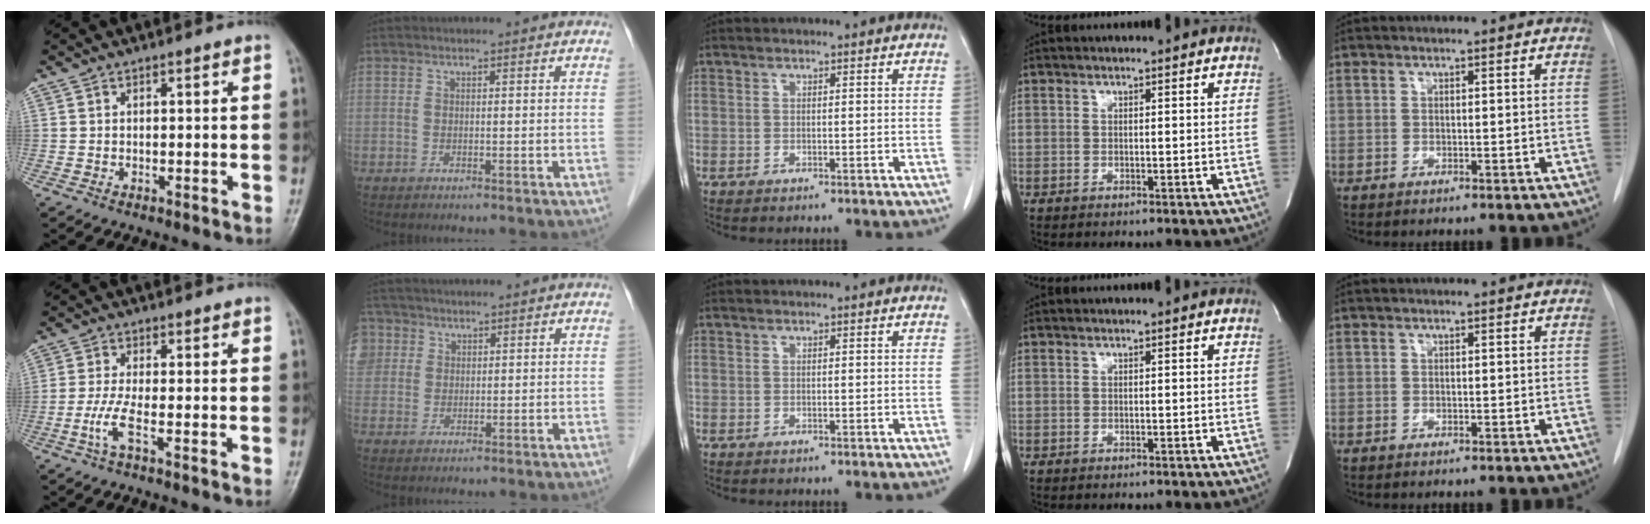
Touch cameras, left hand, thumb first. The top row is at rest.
{"thumb": {"total": 4.3, "force": [-1.7, 0.3, 3.9], "torque": [-0.104, 0.001, -0.038]}, "index": {"total": 8.3, "force": [3.4, 7.2, 2.3], "torque": [-0.086, 0.025, 0.076]}}